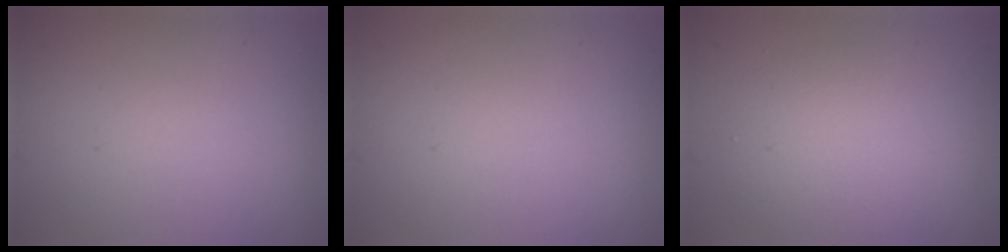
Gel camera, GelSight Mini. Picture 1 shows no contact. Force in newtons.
{"total": 0.0}
{"total": 4.1, "press": 4.1, "slide": 0.2}